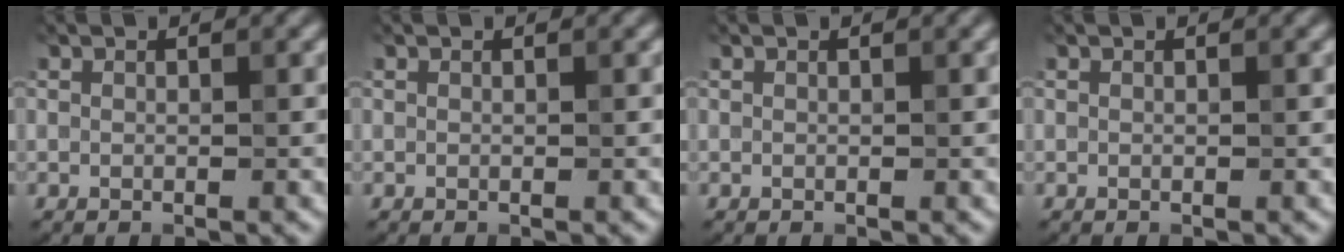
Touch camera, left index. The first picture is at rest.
{"total": 0.0}
{"total": 0.0}
{"total": 0.0}